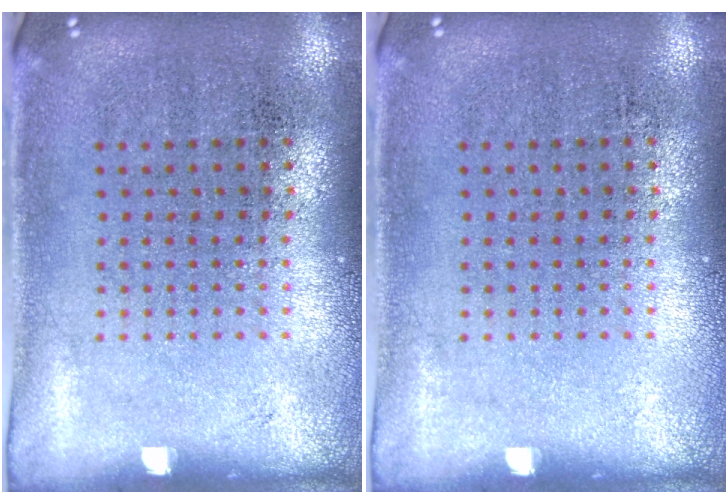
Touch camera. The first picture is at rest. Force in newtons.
{"total": 0.0}